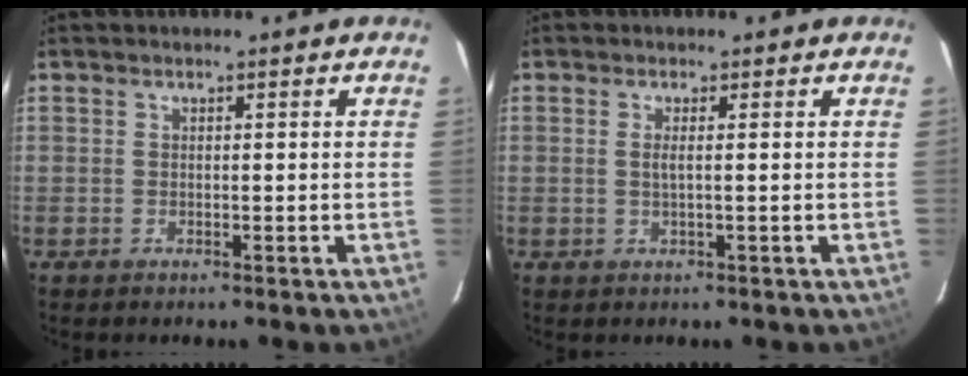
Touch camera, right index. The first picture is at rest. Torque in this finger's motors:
{"motor_torque": [0.04, 0.07, -0.04, 0.00]}